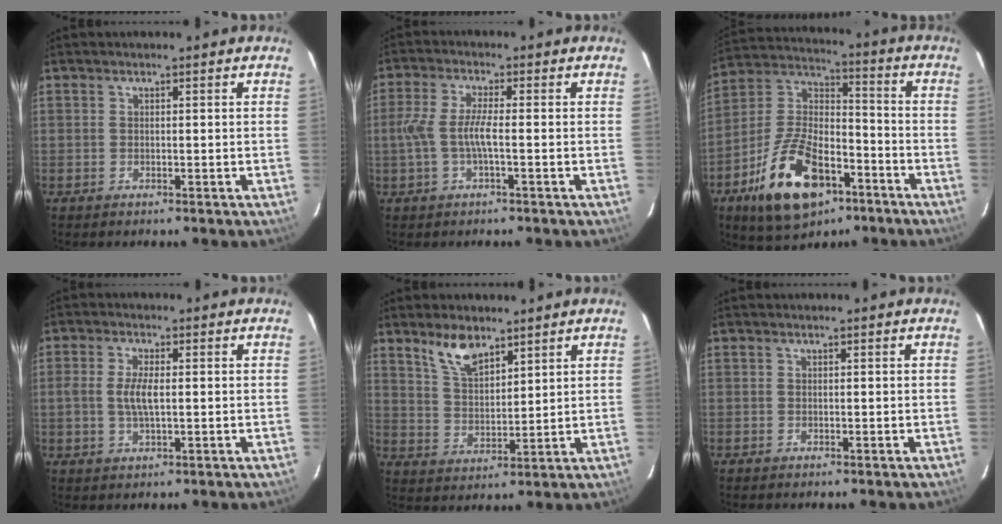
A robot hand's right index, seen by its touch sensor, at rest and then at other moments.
{"total": 5.4, "force": [-1.2, 0.6, 5.2], "torque": [-0.114, 0.001, -0.021]}
{"total": 19.4, "force": [-9.7, 10.2, 13.4], "torque": [-0.279, 0.006, -0.162]}
{"total": 4.4, "force": [-0.1, 1.6, 4.1], "torque": [-0.082, 0.000, 0.000]}
{"total": 7.5, "force": [5.4, 3.1, 4.2], "torque": [-0.075, 0.006, 0.109]}
{"total": 0.0}